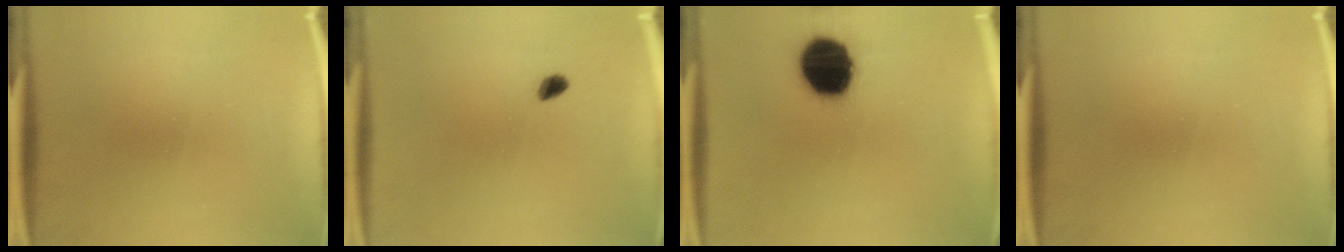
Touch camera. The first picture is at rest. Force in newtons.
{"total": 1.7}
{"total": 18.6}
{"total": 0.0}